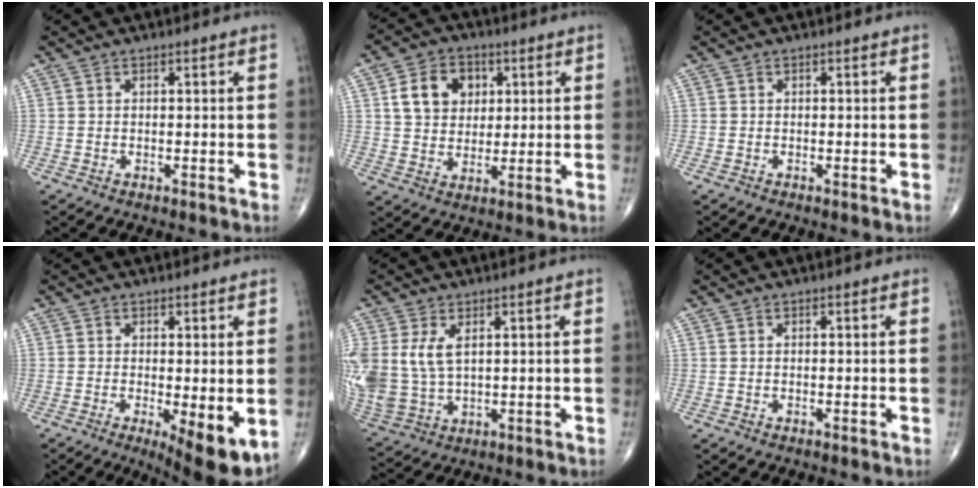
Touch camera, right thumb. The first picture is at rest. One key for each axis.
{"total": 10.2, "fx": 3.0, "fy": 8.0, "fz": 5.6, "tx": -0.062, "ty": -0.004, "tz": 0.052}
{"total": 0.5, "fx": -0.2, "fy": 0.4, "fz": 0.3, "tx": -0.004, "ty": -0.001, "tz": -0.004}
{"total": 8.0, "fx": -1.8, "fy": 2.5, "fz": 7.4, "tx": -0.104, "ty": -0.023, "tz": -0.023}
{"total": 12.2, "fx": 2.8, "fy": 7.8, "fz": 9.0, "tx": -0.215, "ty": -0.008, "tz": 0.071}
{"total": 0.0}